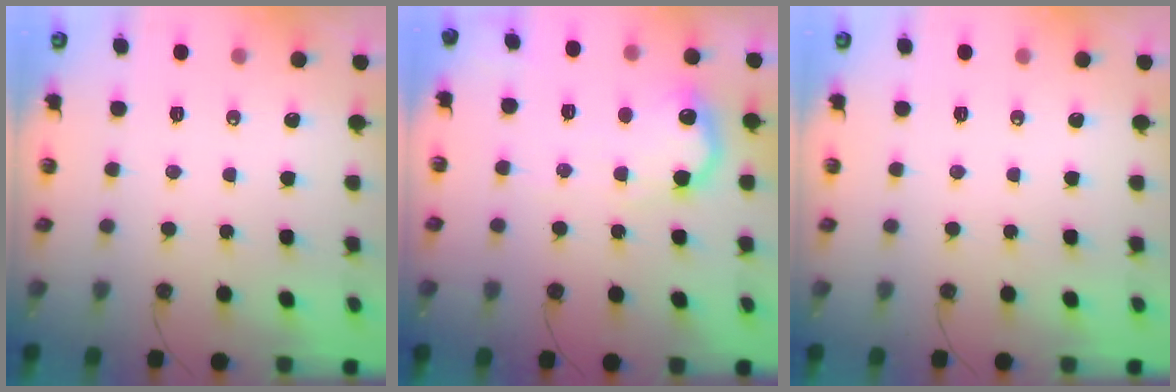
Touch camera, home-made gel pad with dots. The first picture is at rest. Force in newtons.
{"total": 12.6, "press": 12.6, "slide": 0.7}
{"total": 0.0}